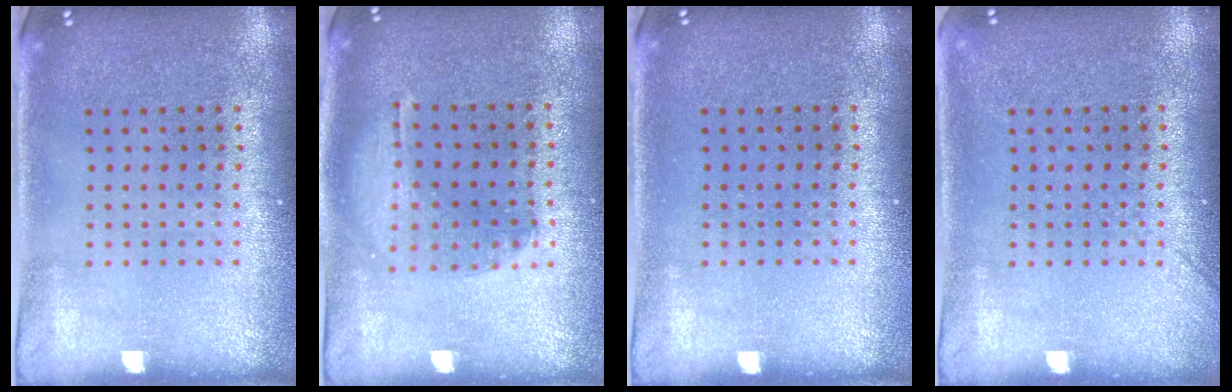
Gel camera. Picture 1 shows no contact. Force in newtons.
{"total": 1.4, "press": 1.4, "slide": 0.4}
{"total": 0.0}
{"total": 1.1, "press": 1.1, "slide": 0.3}